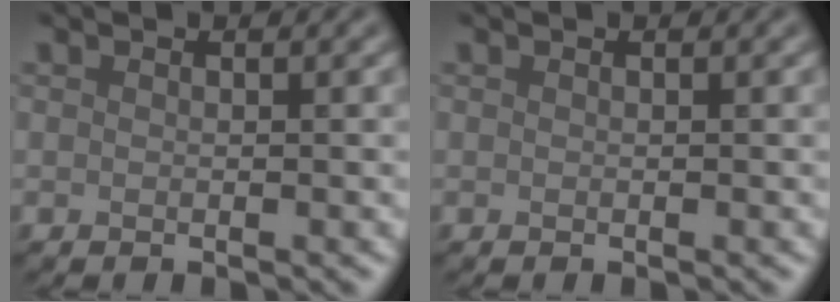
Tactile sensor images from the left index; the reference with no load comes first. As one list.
[{"total": 0.0}]